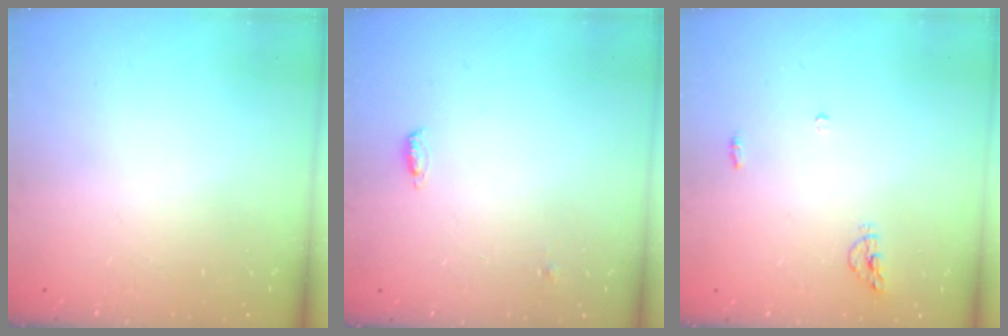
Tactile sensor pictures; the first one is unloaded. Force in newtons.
{"total": 4.5, "press": 4.3, "slide": 1.2}
{"total": 5.4, "press": 5.4, "slide": 0.5}